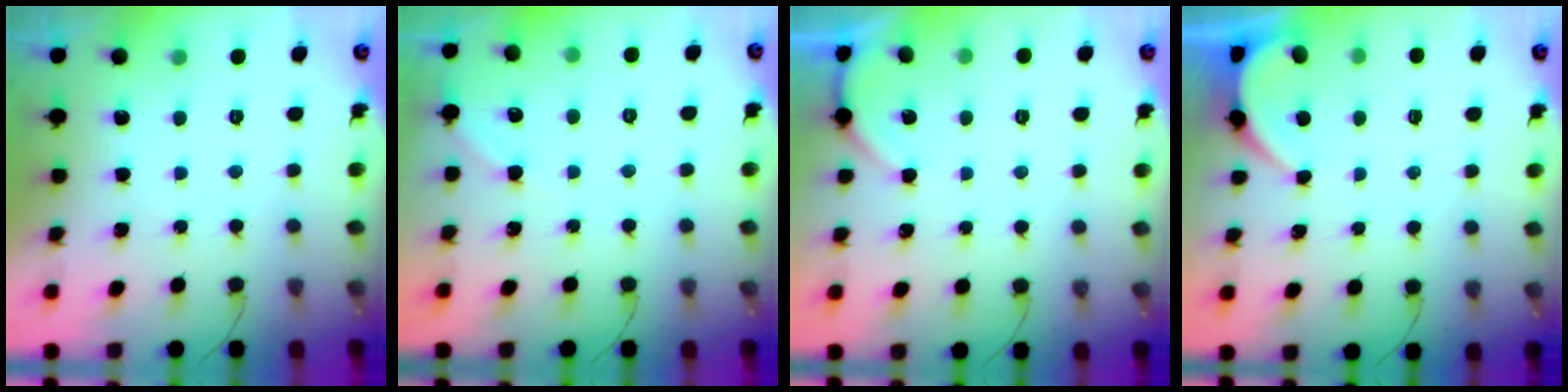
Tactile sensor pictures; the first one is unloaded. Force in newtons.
{"total": 2.9, "press": 2.8, "slide": 0.6}
{"total": 2.0, "press": 2.0, "slide": 0.2}
{"total": 2.1, "press": 2.1, "slide": 0.3}